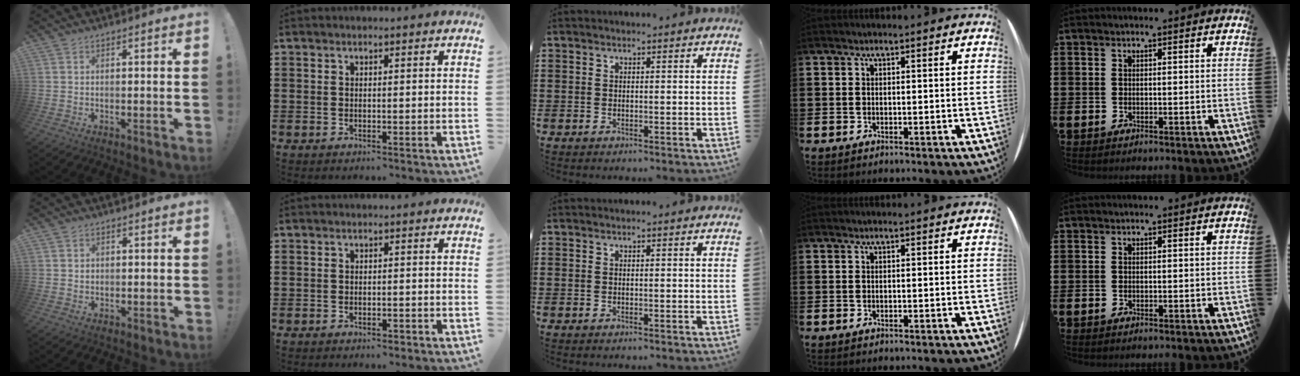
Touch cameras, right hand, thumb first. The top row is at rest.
{"thumb": {"total": 1.1, "force": [0.3, 1.0, 0.1], "torque": [0.005, 0.000, 0.004]}, "index": {"total": 0.9, "force": [-0.8, 0.3, 0.2], "torque": [-0.007, 0.000, -0.017]}}